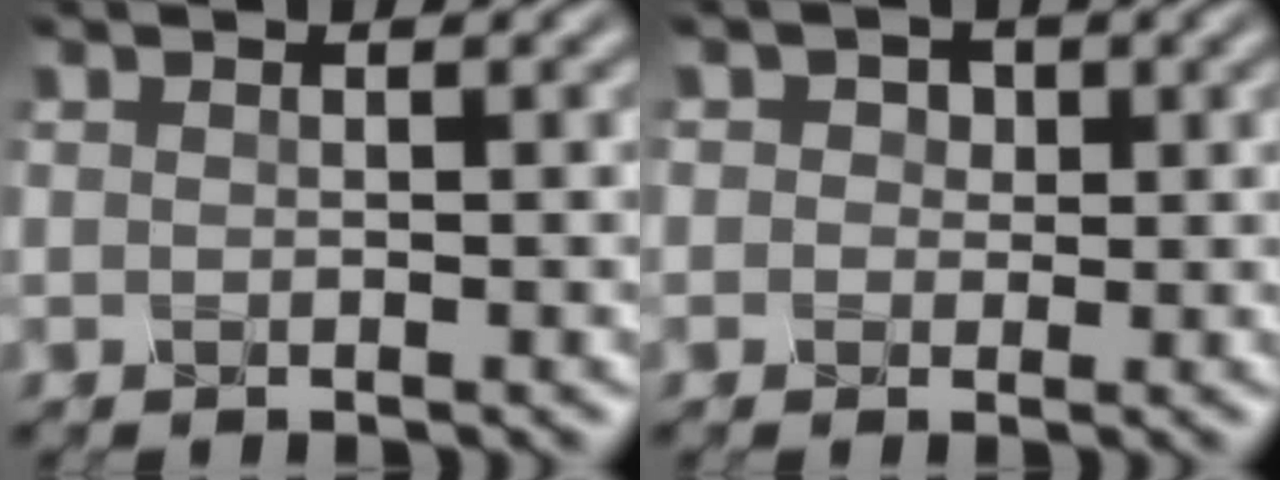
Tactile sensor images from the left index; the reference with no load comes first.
{"total": 2.3, "force": [0.7, 2.0, 1.0], "torque": [-0.024, 0.004, 0.004]}